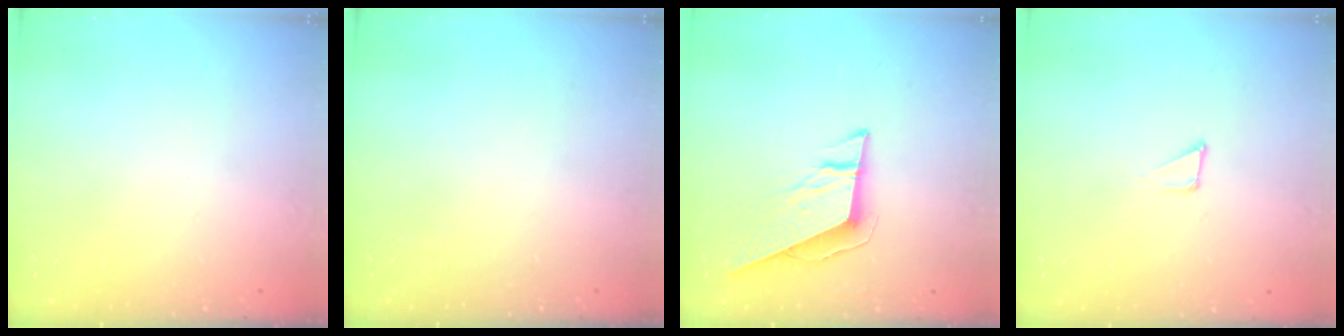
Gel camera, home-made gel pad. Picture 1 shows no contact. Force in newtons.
{"total": 0.0}
{"total": 9.0, "press": 9.0, "slide": 1.0}
{"total": 1.2, "press": 1.2, "slide": 0.0}